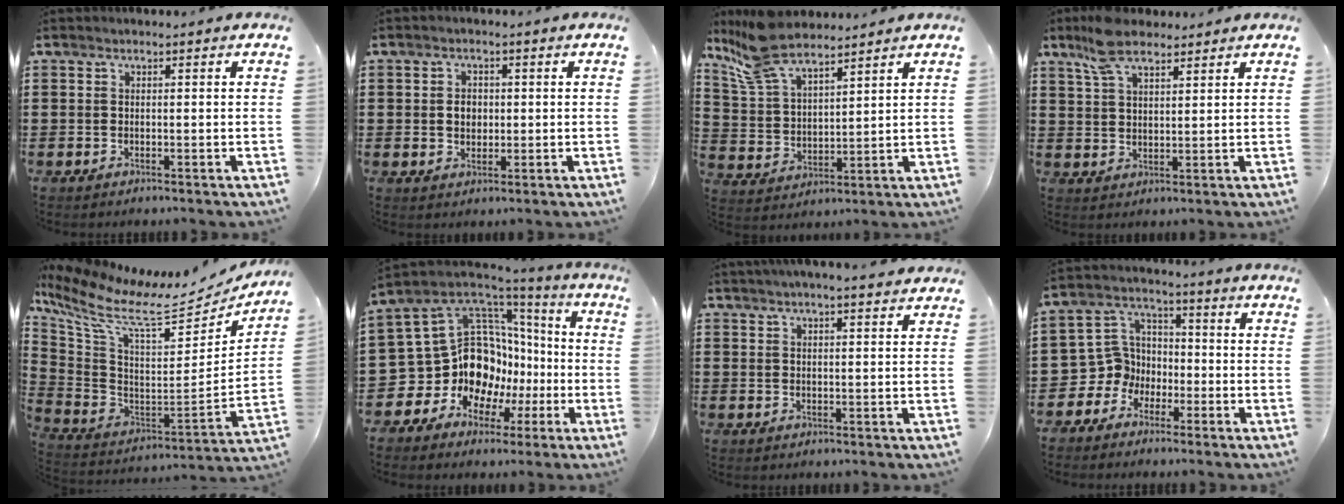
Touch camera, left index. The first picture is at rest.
{"total": 2.7, "force": [0.2, 2.1, 1.6], "torque": [-0.030, 0.005, 0.000]}
{"total": 9.6, "force": [8.1, 2.7, 4.5], "torque": [-0.121, -0.017, 0.150]}
{"total": 6.9, "force": [5.3, 2.6, 3.5], "torque": [-0.083, 0.000, 0.100]}
{"total": 11.4, "force": [8.2, 3.0, 7.3], "torque": [-0.175, -0.065, 0.132]}
{"total": 15.0, "force": [-0.6, 12.9, 7.6], "torque": [-0.188, -0.035, 0.007]}
{"total": 2.8, "force": [2.6, -0.3, 1.1], "torque": [-0.027, -0.002, 0.046]}
{"total": 6.4, "force": [-2.0, 6.0, 1.0], "torque": [-0.061, 0.000, -0.045]}